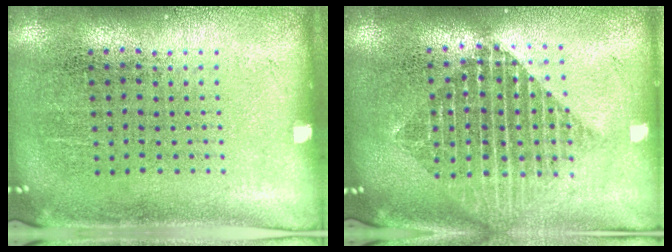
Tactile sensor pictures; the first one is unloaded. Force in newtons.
{"total": 2.2, "press": 1.8, "slide": 1.3}